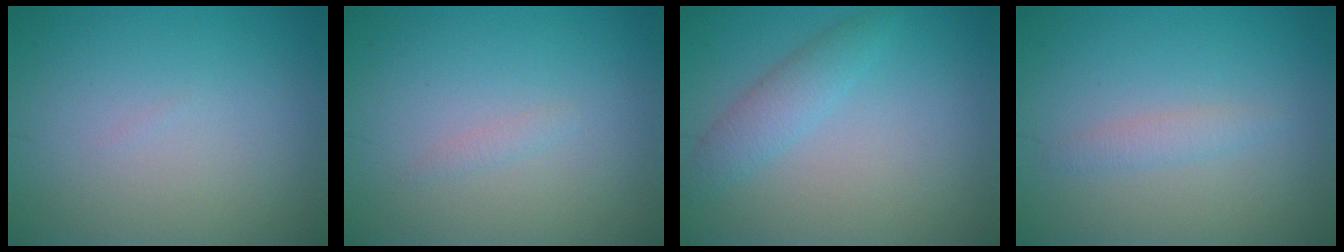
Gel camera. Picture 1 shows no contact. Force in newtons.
{"total": 0.6, "press": 0.6, "slide": 0.0}
{"total": 2.5, "press": 2.5, "slide": 0.2}
{"total": 1.3, "press": 1.3, "slide": 0.0}